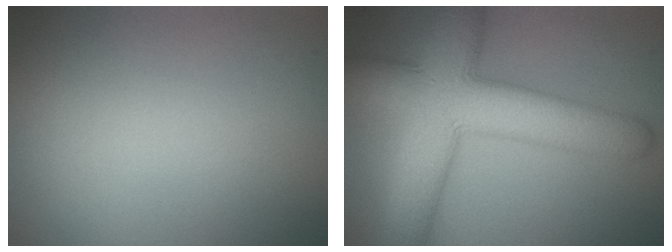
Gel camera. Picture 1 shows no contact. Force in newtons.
{"total": 10.4, "press": 10.4, "slide": 0.2}